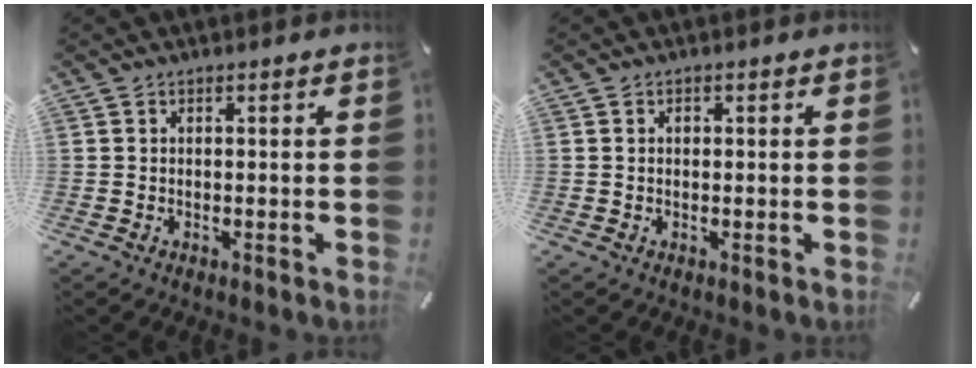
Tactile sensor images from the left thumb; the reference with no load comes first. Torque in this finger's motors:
{"motor_torque": [0.13, 0.07, 0.00, -0.12, 0.06]}